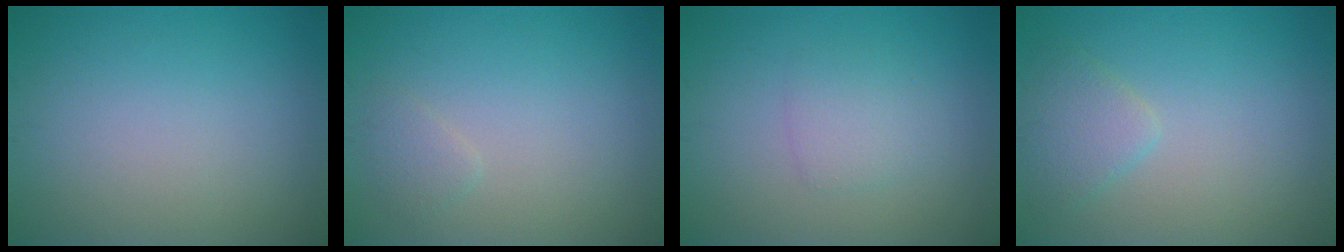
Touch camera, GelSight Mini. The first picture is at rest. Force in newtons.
{"total": 1.1, "press": 1.1, "slide": 0.1}
{"total": 1.8, "press": 1.8, "slide": 0.2}
{"total": 2.3, "press": 2.3, "slide": 0.1}